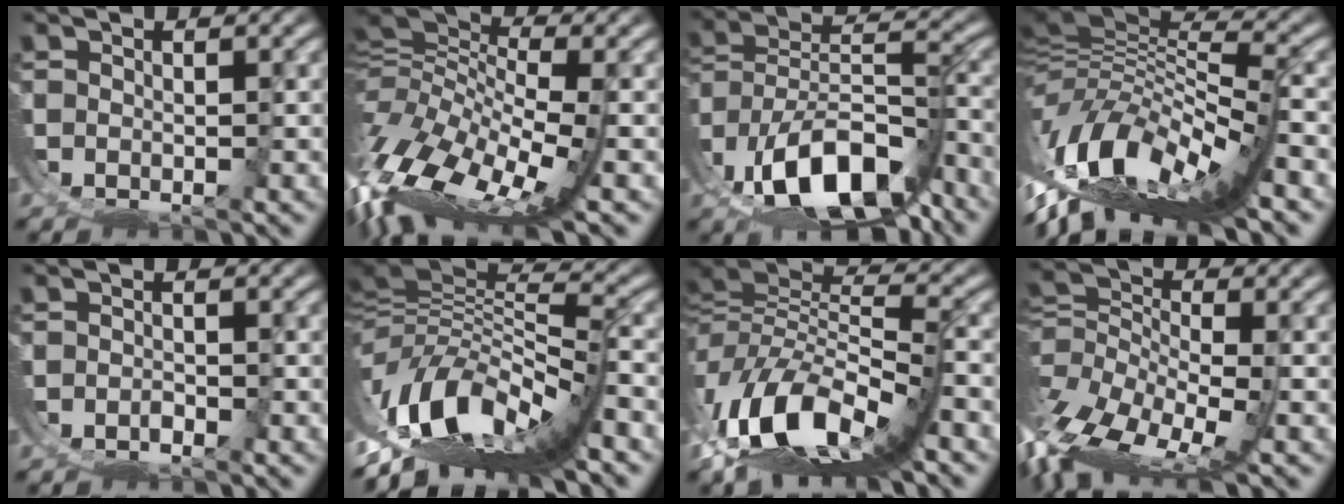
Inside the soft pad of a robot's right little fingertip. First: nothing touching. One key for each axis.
{"total": 12.6, "fx": 0.7, "fy": 7.0, "fz": 10.5, "tx": -0.212, "ty": -0.040, "tz": 0.035}
{"total": 8.7, "fx": -0.7, "fy": 5.2, "fz": 6.9, "tx": -0.115, "ty": -0.018, "tz": 0.003}
{"total": 18.2, "fx": -2.2, "fy": 10.0, "fz": 15.0, "tx": -0.261, "ty": -0.033, "tz": -0.018}
{"total": 1.1, "fx": -0.5, "fy": 0.8, "fz": 0.5, "tx": -0.008, "ty": -0.005, "tz": -0.007}
{"total": 16.5, "fx": -1.8, "fy": 9.0, "fz": 13.7, "tx": -0.243, "ty": -0.031, "tz": -0.013}
{"total": 12.9, "fx": -0.1, "fy": 7.4, "fz": 10.6, "tx": -0.199, "ty": -0.030, "tz": 0.008}
{"total": 10.4, "fx": 0.1, "fy": 6.2, "fz": 8.3, "tx": -0.171, "ty": -0.036, "tz": 0.024}